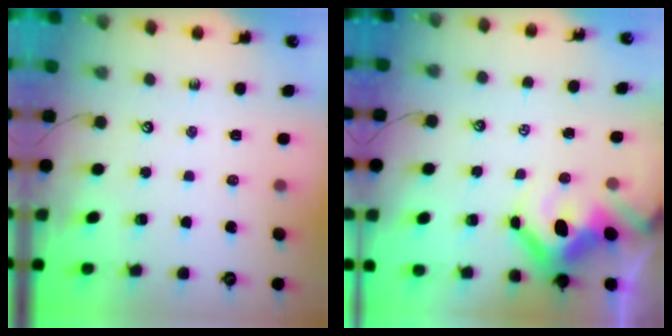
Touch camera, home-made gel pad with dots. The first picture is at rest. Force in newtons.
{"total": 11.7, "press": 11.5, "slide": 1.7}